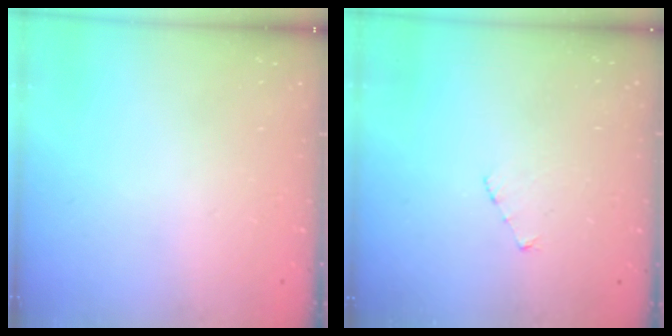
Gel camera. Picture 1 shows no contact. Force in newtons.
{"total": 2.6, "press": 2.6, "slide": 0.3}